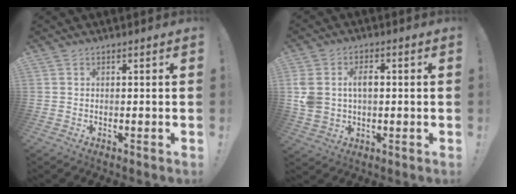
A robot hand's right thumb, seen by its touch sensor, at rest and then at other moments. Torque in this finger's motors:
{"motor_torque": [0.22, 0.17, 0.16, 0.58, 0.07]}